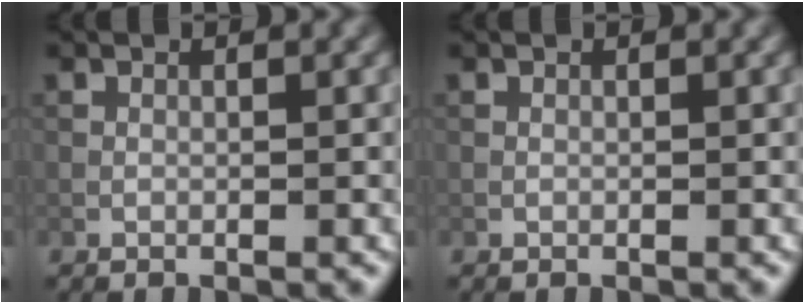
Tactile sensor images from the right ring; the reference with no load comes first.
{"total": 0.0}